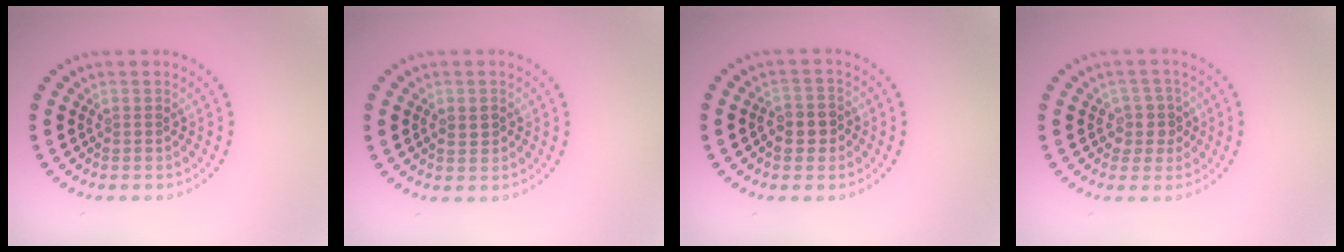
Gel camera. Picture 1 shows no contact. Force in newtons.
{"total": 1.2, "press": 1.2, "slide": 0.1}
{"total": 2.4, "press": 2.3, "slide": 0.6}
{"total": 2.3, "press": 2.0, "slide": 1.1}